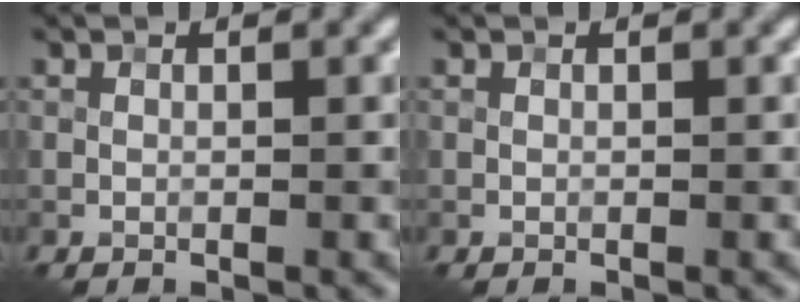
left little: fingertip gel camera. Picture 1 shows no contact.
{"total": 0.0}